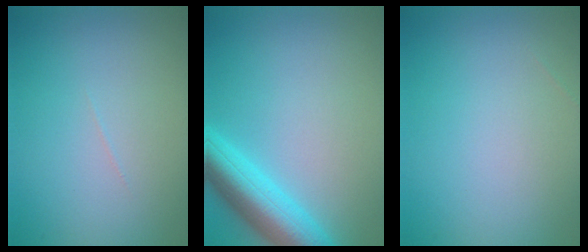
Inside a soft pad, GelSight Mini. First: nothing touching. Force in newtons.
{"total": 6.2, "press": 6.2, "slide": 0.4}
{"total": 0.0}